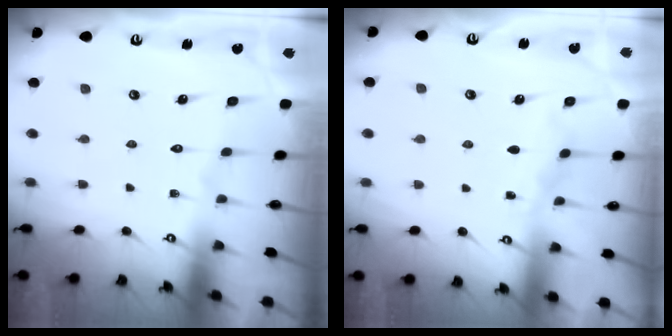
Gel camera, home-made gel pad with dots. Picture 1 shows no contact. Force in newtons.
{"total": 3.9, "press": 3.9, "slide": 0.4}